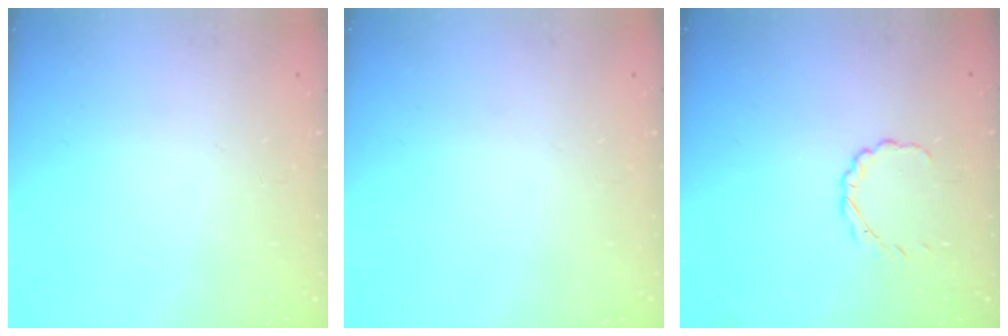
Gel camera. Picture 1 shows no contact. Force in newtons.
{"total": 0.0}
{"total": 2.4, "press": 2.2, "slide": 0.9}